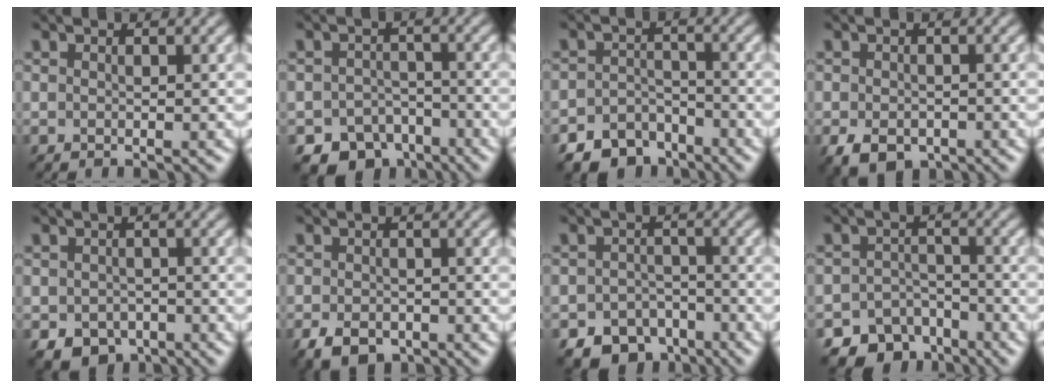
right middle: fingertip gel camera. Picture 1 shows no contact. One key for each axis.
{"total": 5.6, "fx": -4.0, "fy": 3.7, "fz": 1.4, "tx": -0.008, "ty": -0.008, "tz": -0.059}
{"total": 5.0, "fx": -4.1, "fy": 2.7, "fz": 0.9, "tx": -0.012, "ty": -0.003, "tz": -0.068}
{"total": 3.4, "fx": -1.8, "fy": 2.3, "fz": 1.7, "tx": -0.034, "ty": -0.010, "tz": -0.032}
{"total": 3.7, "fx": -2.0, "fy": 2.7, "fz": 1.4, "tx": -0.027, "ty": -0.010, "tz": -0.035}
{"total": 3.5, "fx": -2.1, "fy": 2.2, "fz": 1.7, "tx": -0.031, "ty": -0.007, "tz": -0.039}
{"total": 5.6, "fx": -3.9, "fy": 3.7, "fz": 1.5, "tx": -0.015, "ty": -0.006, "tz": -0.059}
{"total": 8.7, "fx": -6.7, "fy": 5.4, "fz": 0.9, "tx": 0.004, "ty": -0.022, "tz": -0.101}